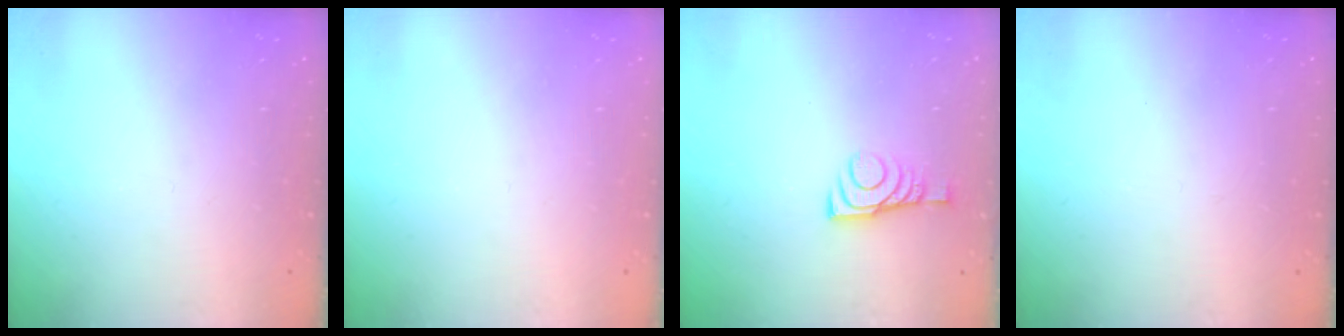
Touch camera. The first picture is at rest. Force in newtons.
{"total": 0.0}
{"total": 6.4, "press": 6.4, "slide": 0.8}
{"total": 2.7, "press": 2.7, "slide": 0.3}